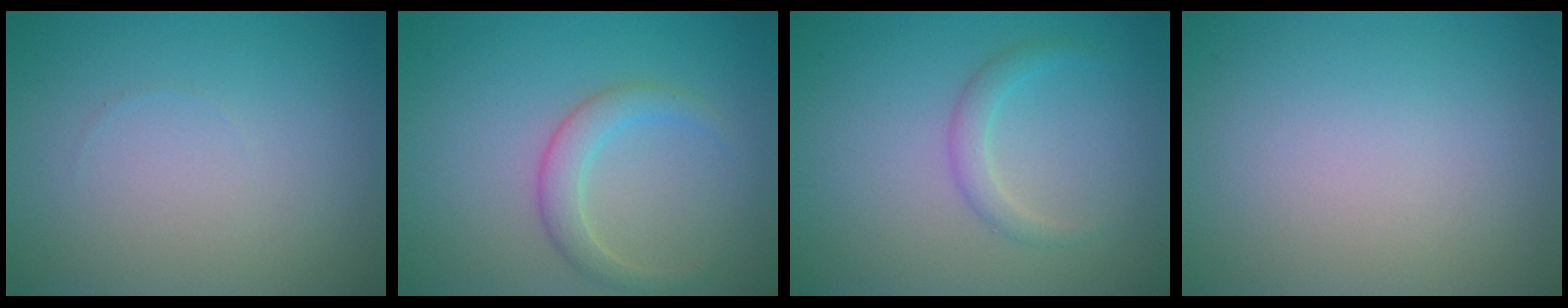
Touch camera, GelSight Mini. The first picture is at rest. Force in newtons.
{"total": 2.4, "press": 2.4, "slide": 0.1}
{"total": 1.6, "press": 1.6, "slide": 0.0}
{"total": 0.0}